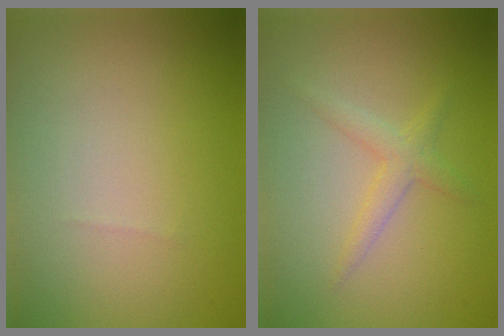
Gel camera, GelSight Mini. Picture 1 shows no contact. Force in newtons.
{"total": 1.8, "press": 1.8, "slide": 0.1}